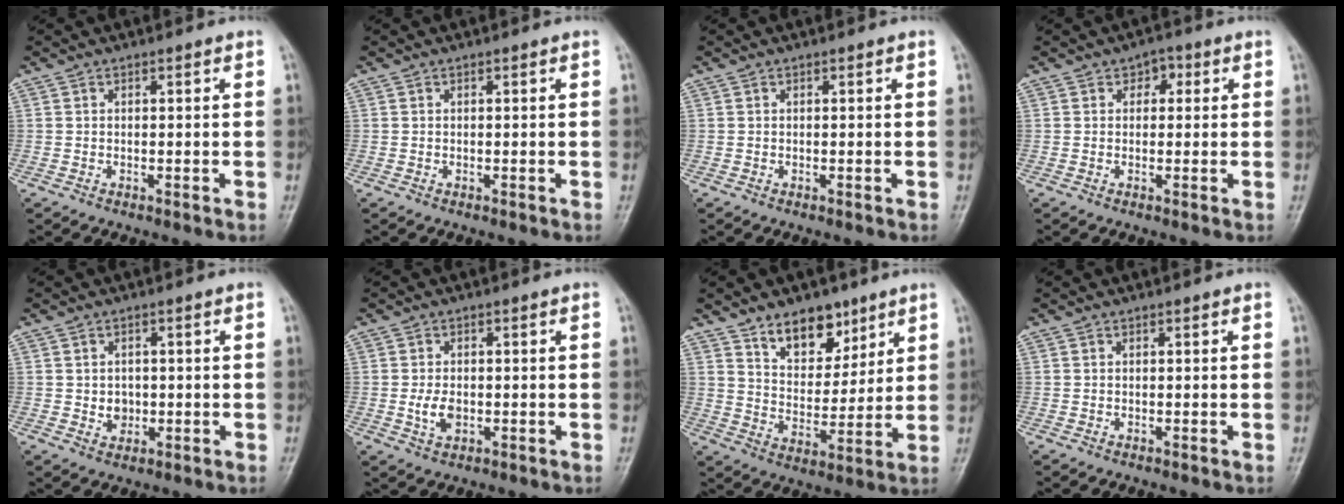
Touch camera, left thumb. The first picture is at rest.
{"total": 0.0}
{"total": 0.0}
{"total": 2.7, "force": [0.9, 2.0, 1.5], "torque": [0.001, 0.004, 0.005]}
{"total": 2.9, "force": [-0.2, 2.5, 1.4], "torque": [-0.005, 0.002, 0.002]}
{"total": 3.6, "force": [-0.6, 2.3, 2.7], "torque": [-0.045, -0.002, -0.008]}
{"total": 10.9, "force": [7.3, 6.3, 5.2], "torque": [-0.046, -0.049, 0.128]}
{"total": 0.0}